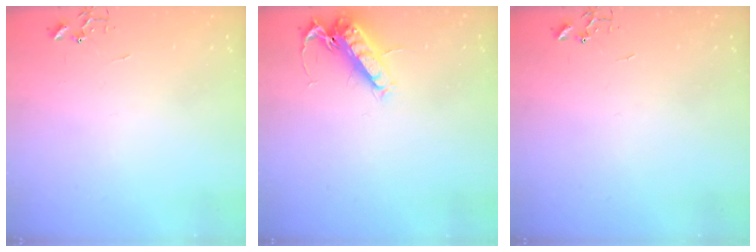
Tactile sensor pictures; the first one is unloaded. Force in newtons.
{"total": 13.8, "press": 13.8, "slide": 1.2}
{"total": 0.0}